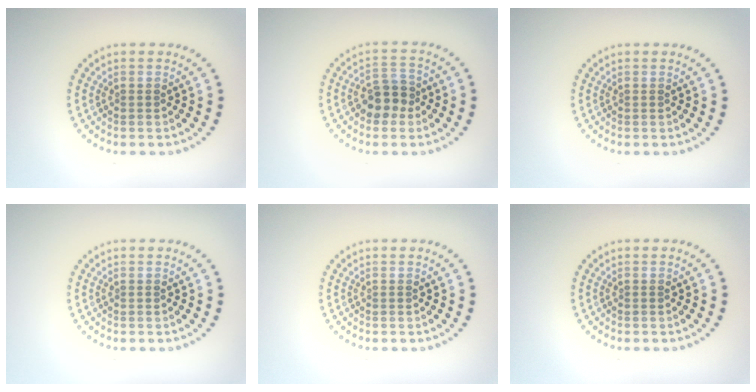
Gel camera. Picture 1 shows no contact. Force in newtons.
{"total": 3.4, "press": 3.2, "slide": 1.2}
{"total": 0.0}
{"total": 0.0}
{"total": 0.0}
{"total": 0.0}